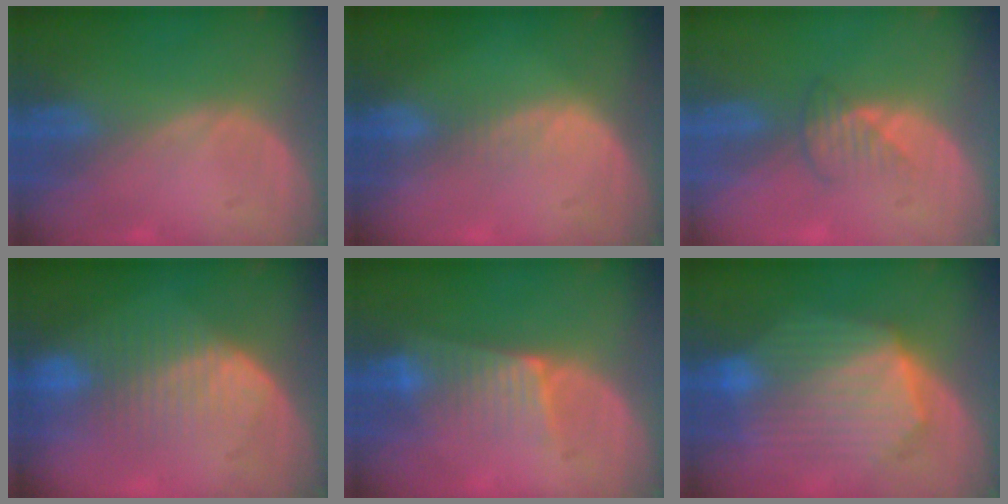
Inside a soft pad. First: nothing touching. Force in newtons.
{"total": 1.6, "press": 1.6, "slide": 0.1}
{"total": 2.5, "press": 2.5, "slide": 0.4}
{"total": 8.2, "press": 7.5, "slide": 3.5}
{"total": 6.4, "press": 5.7, "slide": 3.0}
{"total": 10.8, "press": 10.8, "slide": 0.7}